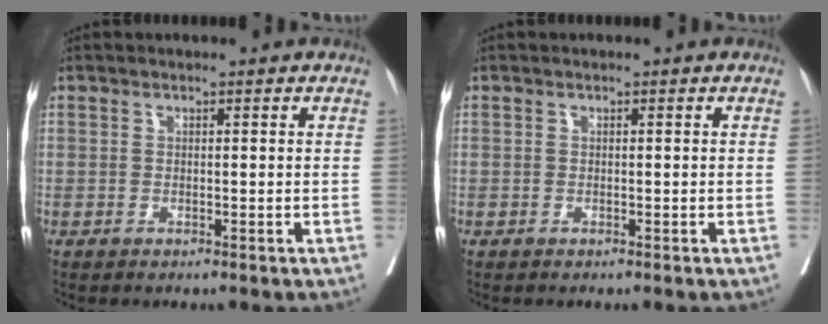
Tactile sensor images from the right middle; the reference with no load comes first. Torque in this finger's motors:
{"motor_torque": [-0.10, -0.11, -0.30, -0.21]}